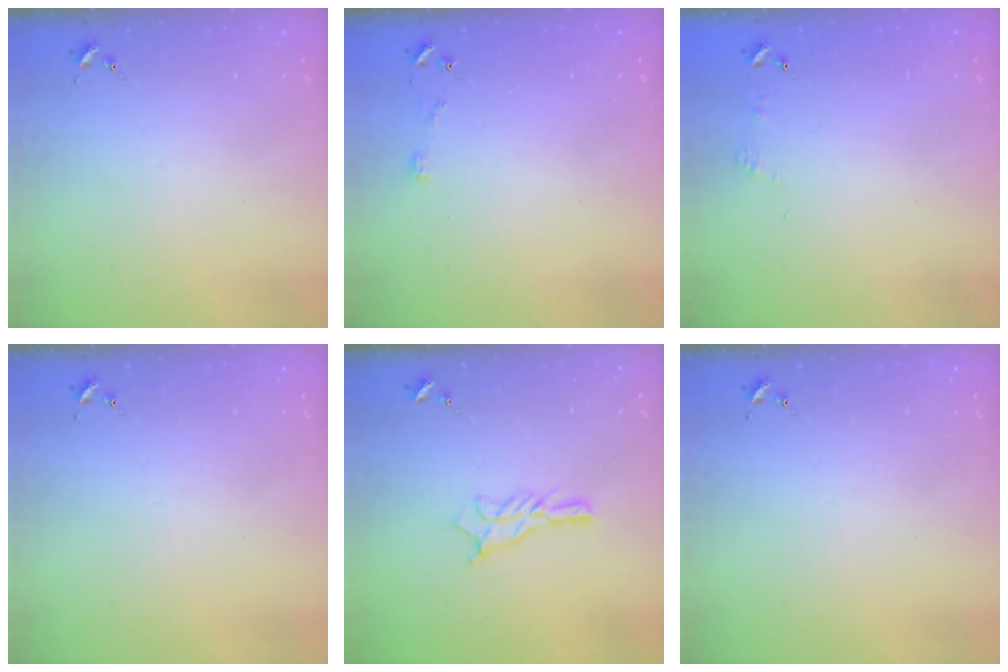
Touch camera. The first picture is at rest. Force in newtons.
{"total": 2.8, "press": 2.8, "slide": 0.2}
{"total": 4.5, "press": 4.4, "slide": 0.5}
{"total": 0.0}
{"total": 9.4, "press": 9.4, "slide": 0.5}
{"total": 0.0}